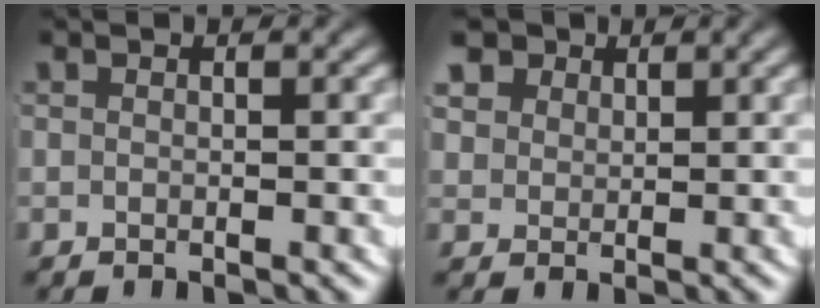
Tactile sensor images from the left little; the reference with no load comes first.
{"total": 4.5, "force": [2.5, 3.3, 1.8], "torque": [-0.046, -0.006, 0.048]}